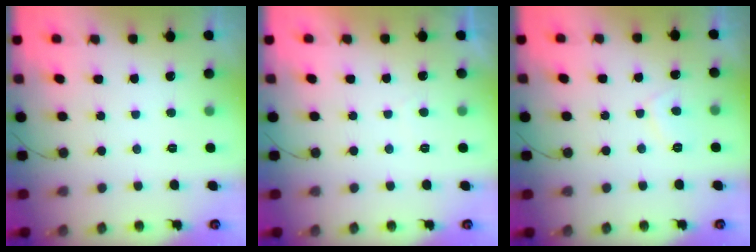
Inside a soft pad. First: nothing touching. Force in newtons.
{"total": 1.4, "press": 1.1, "slide": 0.8}
{"total": 2.7, "press": 2.6, "slide": 0.8}